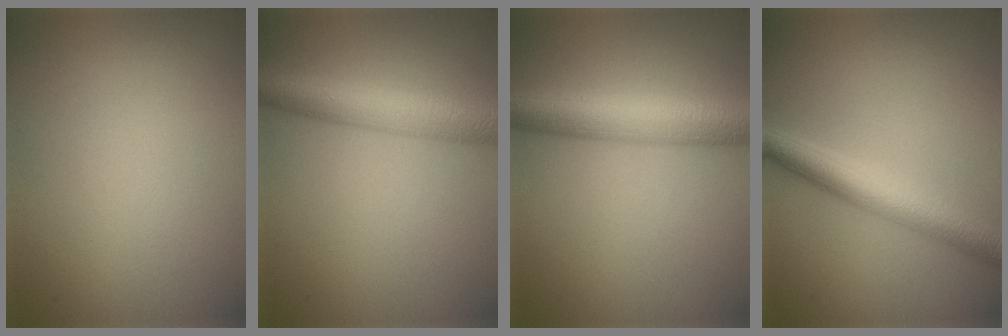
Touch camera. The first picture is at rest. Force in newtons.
{"total": 5.2, "press": 5.2, "slide": 0.2}
{"total": 6.5, "press": 6.5, "slide": 0.4}
{"total": 5.0, "press": 5.0, "slide": 0.0}